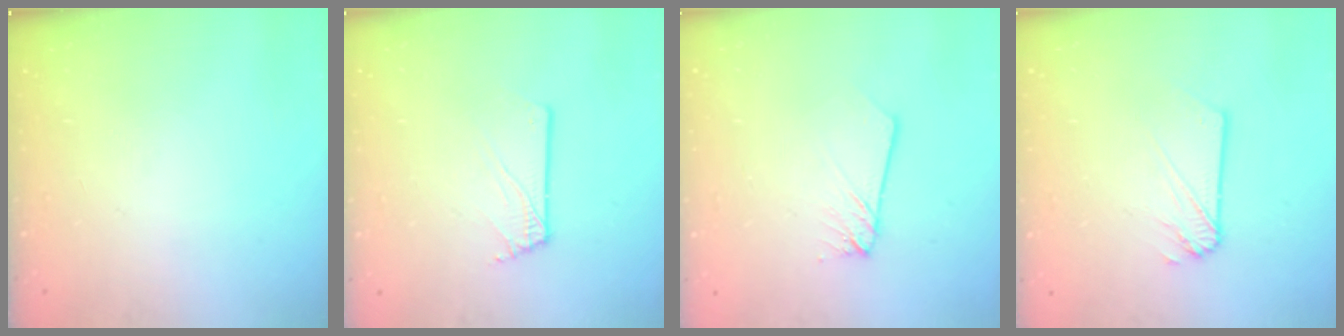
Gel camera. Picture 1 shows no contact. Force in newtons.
{"total": 1.4, "press": 1.4, "slide": 0.1}
{"total": 2.6, "press": 2.6, "slide": 0.2}
{"total": 3.5, "press": 3.5, "slide": 0.1}